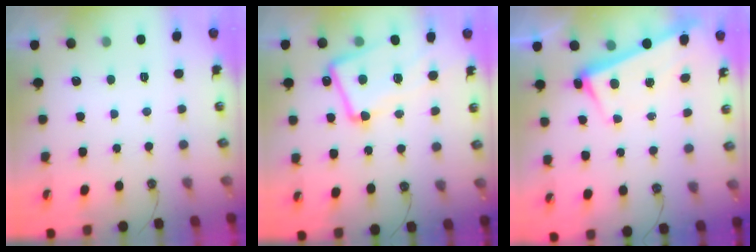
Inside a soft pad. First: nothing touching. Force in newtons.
{"total": 7.9, "press": 7.7, "slide": 1.6}
{"total": 3.5, "press": 3.4, "slide": 0.9}